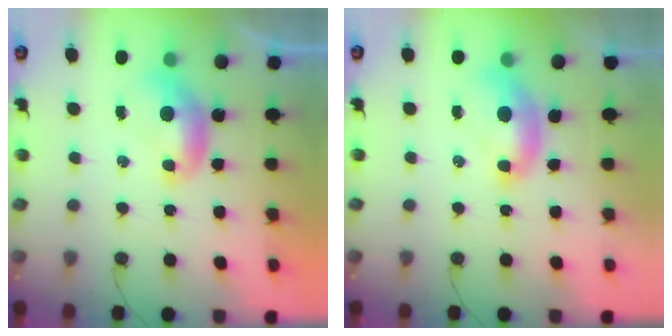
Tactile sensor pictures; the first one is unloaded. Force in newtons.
{"total": 1.9, "press": 1.8, "slide": 0.6}